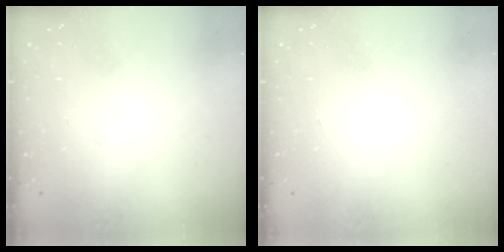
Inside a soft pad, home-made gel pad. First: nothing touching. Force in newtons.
{"total": 1.7, "press": 1.7, "slide": 0.1}